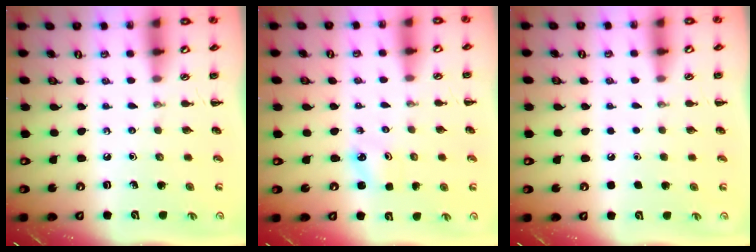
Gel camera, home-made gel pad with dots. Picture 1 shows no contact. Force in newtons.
{"total": 1.8, "press": 1.7, "slide": 0.5}
{"total": 1.8, "press": 1.7, "slide": 0.1}